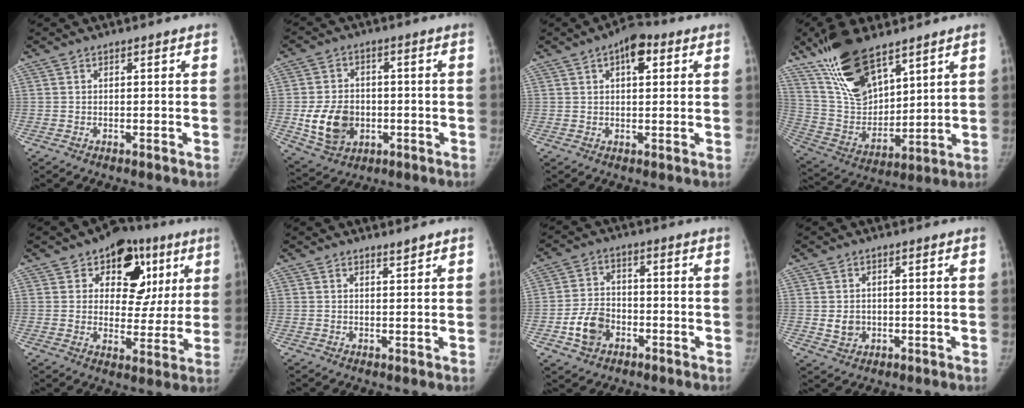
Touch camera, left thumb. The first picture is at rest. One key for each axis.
{"total": 11.0, "fx": -1.8, "fy": 8.6, "fz": 6.6, "tx": -0.092, "ty": 0.001, "tz": -0.022}
{"total": 6.2, "fx": 2.6, "fy": 3.2, "fz": 4.6, "tx": -0.048, "ty": 0.002, "tz": 0.031}
{"total": 18.1, "fx": 12.3, "fy": 7.8, "fz": 10.8, "tx": -0.163, "ty": -0.061, "tz": 0.244}
{"total": 15.6, "fx": 6.7, "fy": 10.9, "fz": 8.8, "tx": -0.046, "ty": -0.008, "tz": 0.090}
{"total": 1.2, "fx": 1.2, "fy": 0.2, "fz": 0.3, "tx": 0.003, "ty": -0.012, "tz": 0.018}
{"total": 7.7, "fx": -3.0, "fy": 5.8, "fz": 4.1, "tx": -0.063, "ty": 0.020, "tz": -0.055}
{"total": 3.6, "fx": -0.1, "fy": 3.1, "fz": 1.8, "tx": -0.017, "ty": 0.000, "tz": 0.006}